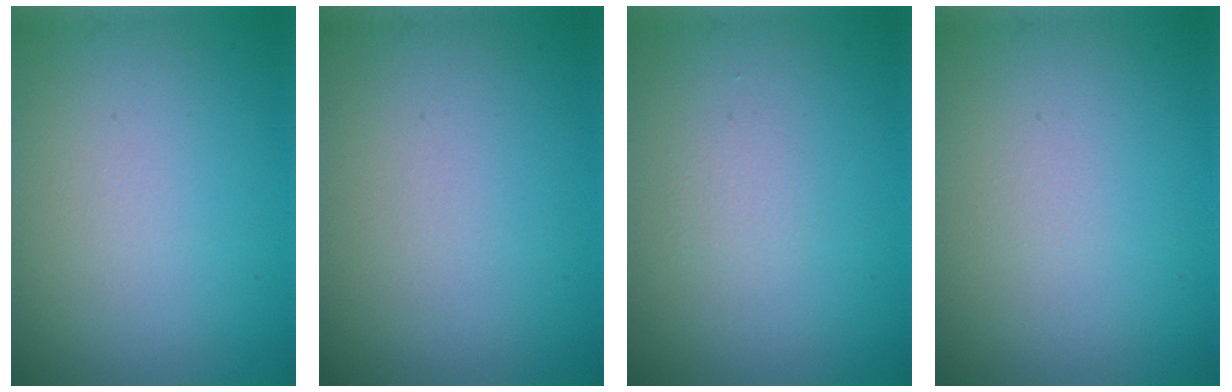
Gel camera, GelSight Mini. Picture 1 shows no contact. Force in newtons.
{"total": 0.0}
{"total": 0.7, "press": 0.7, "slide": 0.1}
{"total": 0.0}